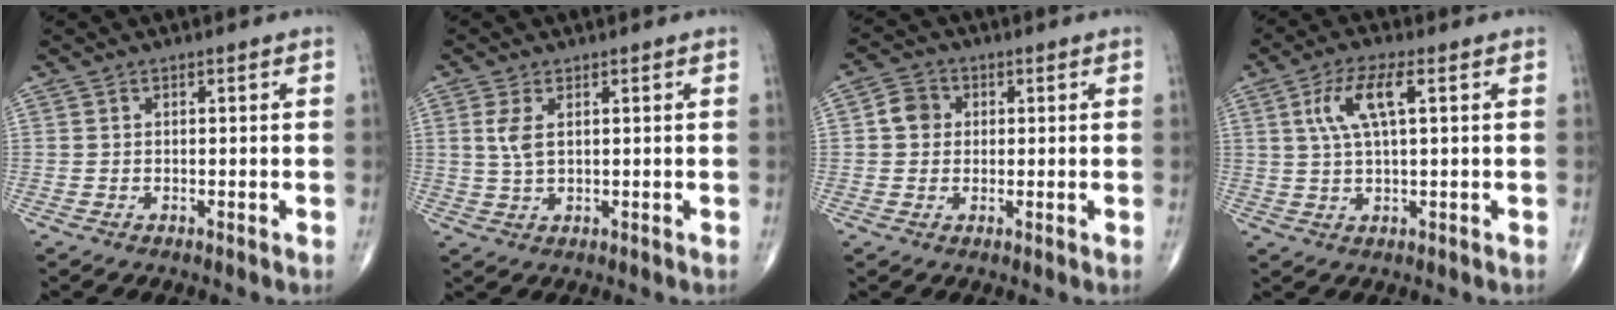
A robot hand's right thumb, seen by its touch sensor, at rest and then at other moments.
{"total": 3.5, "force": [1.0, 1.5, 3.0], "torque": [-0.068, -0.001, 0.028]}
{"total": 4.5, "force": [0.6, 4.1, 1.8], "torque": [-0.013, 0.006, 0.002]}
{"total": 7.5, "force": [2.2, 2.0, 6.9], "torque": [-0.150, 0.008, 0.044]}